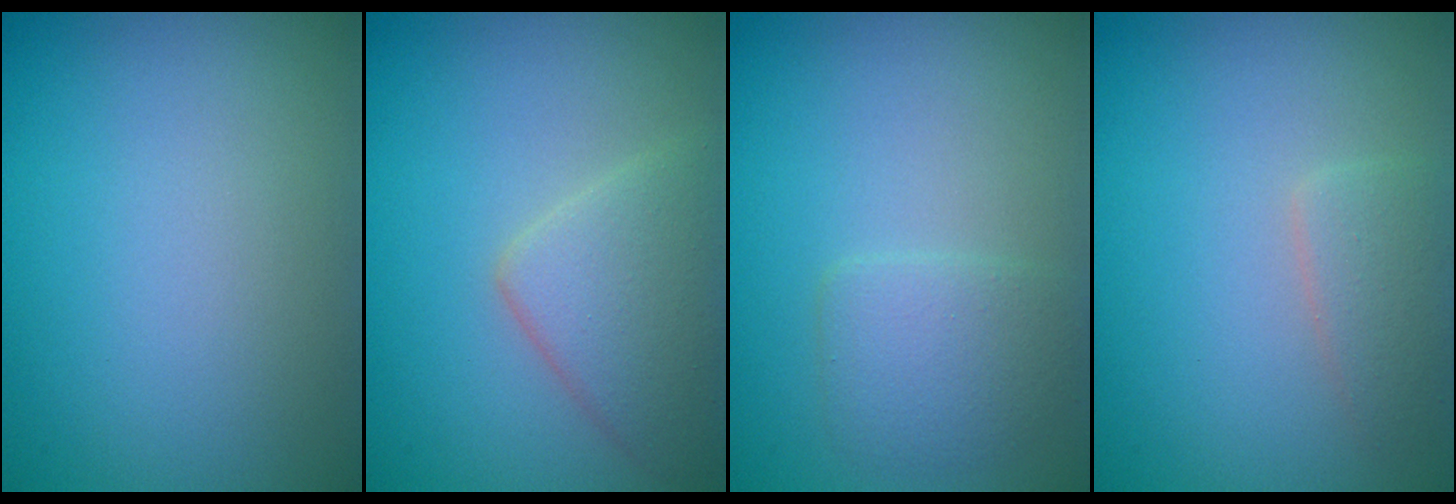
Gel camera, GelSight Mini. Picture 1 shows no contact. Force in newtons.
{"total": 4.4, "press": 4.4, "slide": 0.3}
{"total": 2.4, "press": 2.4, "slide": 0.2}
{"total": 2.0, "press": 2.0, "slide": 0.1}